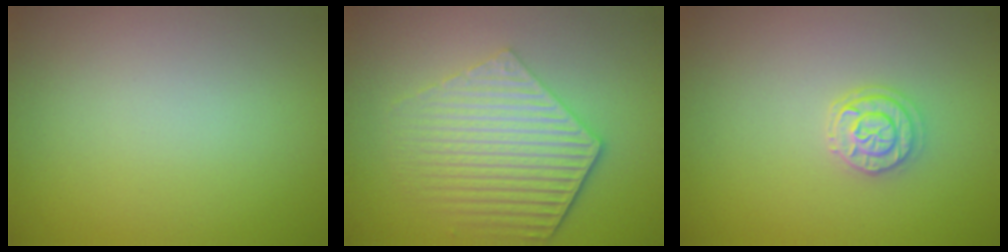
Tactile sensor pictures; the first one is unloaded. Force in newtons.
{"total": 5.9, "press": 4.4, "slide": 3.9}
{"total": 2.2, "press": 2.0, "slide": 0.8}